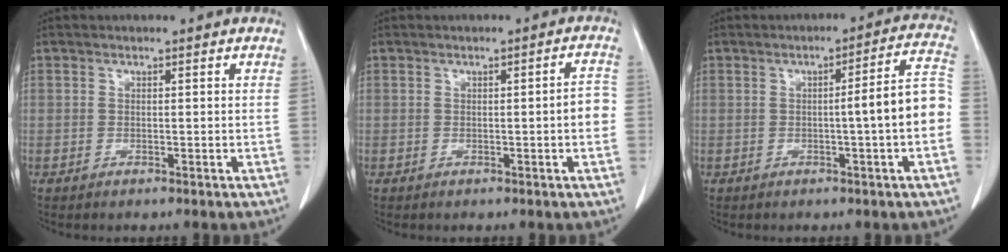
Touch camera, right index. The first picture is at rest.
{"total": 3.0, "force": [-0.4, 0.3, 3.0], "torque": [-0.032, 0.003, -0.008]}
{"total": 8.0, "force": [-1.3, -0.4, 7.9], "torque": [-0.099, 0.020, -0.021]}